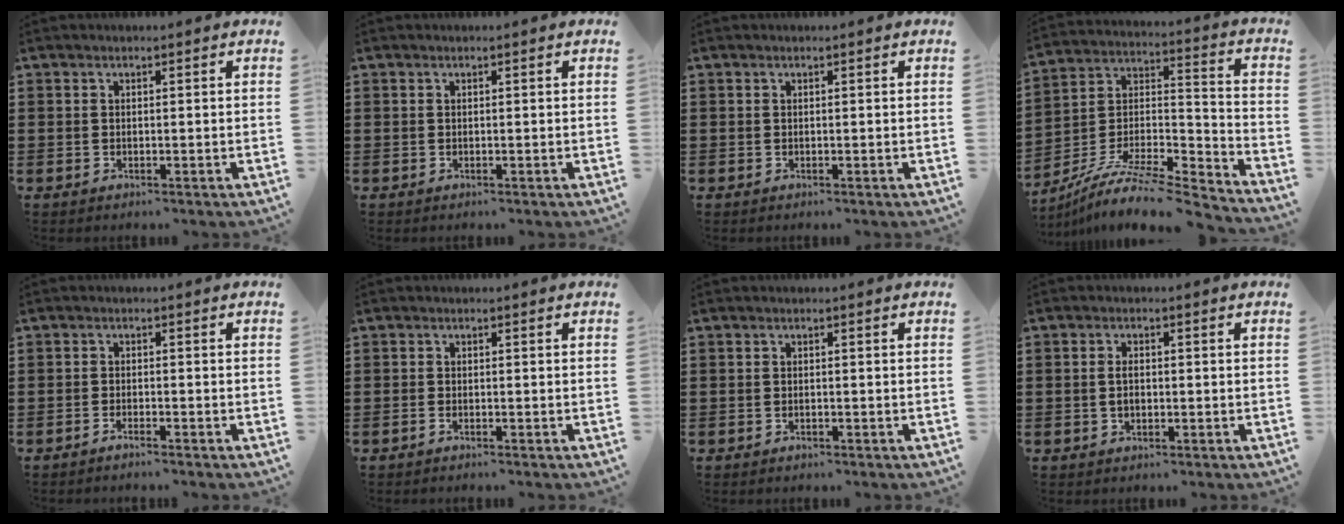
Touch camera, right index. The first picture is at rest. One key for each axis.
{"total": 0.0}
{"total": 0.0}
{"total": 9.0, "fx": -7.7, "fy": 1.7, "fz": 4.5, "tx": -0.089, "ty": -0.001, "tz": -0.155}
{"total": 1.5, "fx": -1.4, "fy": -0.3, "fz": 0.3, "tx": -0.006, "ty": -0.002, "tz": -0.027}
{"total": 0.8, "fx": -0.8, "fy": -0.1, "fz": 0.2, "tx": -0.006, "ty": -0.006, "tz": -0.015}
{"total": 0.6, "fx": -0.5, "fy": 0.1, "fz": 0.3, "tx": -0.009, "ty": -0.005, "tz": -0.008}
{"total": 2.0, "fx": -0.2, "fy": 1.0, "fz": 1.8, "tx": -0.036, "ty": 0.002, "tz": -0.004}